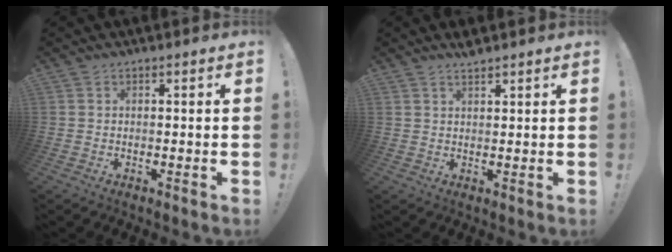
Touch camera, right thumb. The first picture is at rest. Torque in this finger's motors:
{"motor_torque": [-0.11, -0.49, 0.14, -0.06, 0.11]}